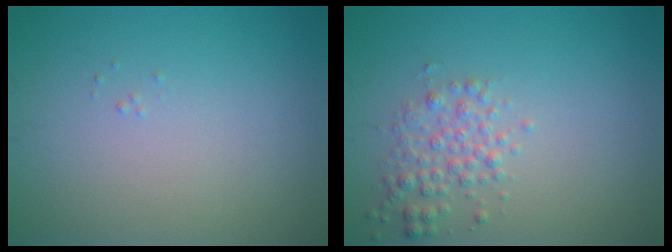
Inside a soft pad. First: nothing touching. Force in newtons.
{"total": 2.4, "press": 2.4, "slide": 0.0}